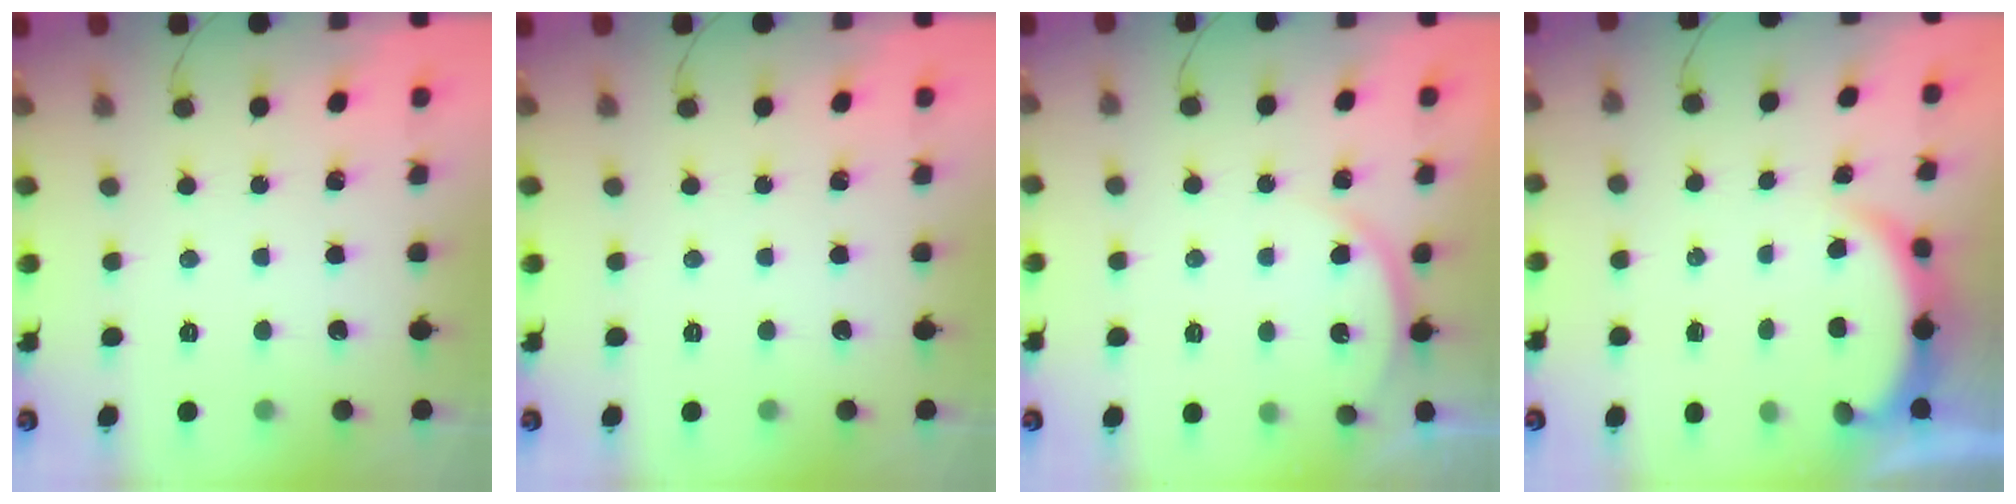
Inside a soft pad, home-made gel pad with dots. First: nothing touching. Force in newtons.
{"total": 0.0}
{"total": 3.3, "press": 3.3, "slide": 0.5}
{"total": 2.8, "press": 2.7, "slide": 0.6}